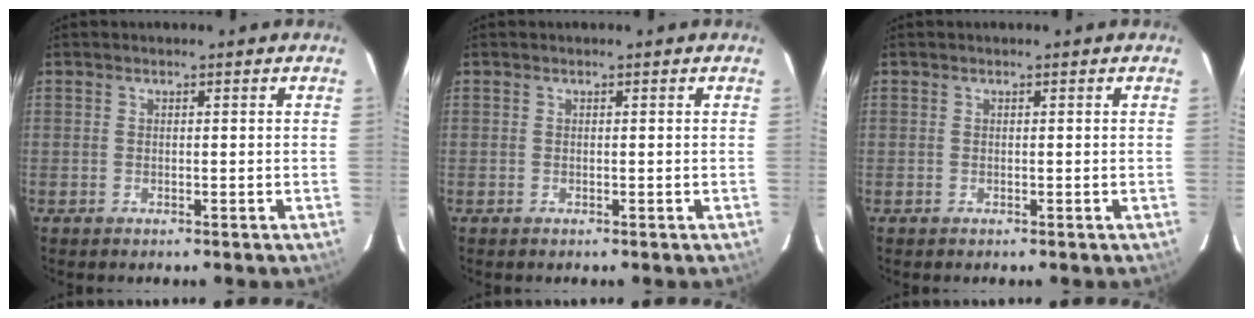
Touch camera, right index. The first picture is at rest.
{"total": 0.0}
{"total": 0.0}